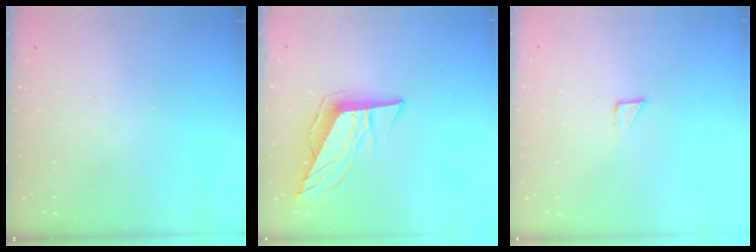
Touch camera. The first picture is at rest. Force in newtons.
{"total": 11.4, "press": 10.8, "slide": 3.6}
{"total": 2.6, "press": 2.6, "slide": 0.1}